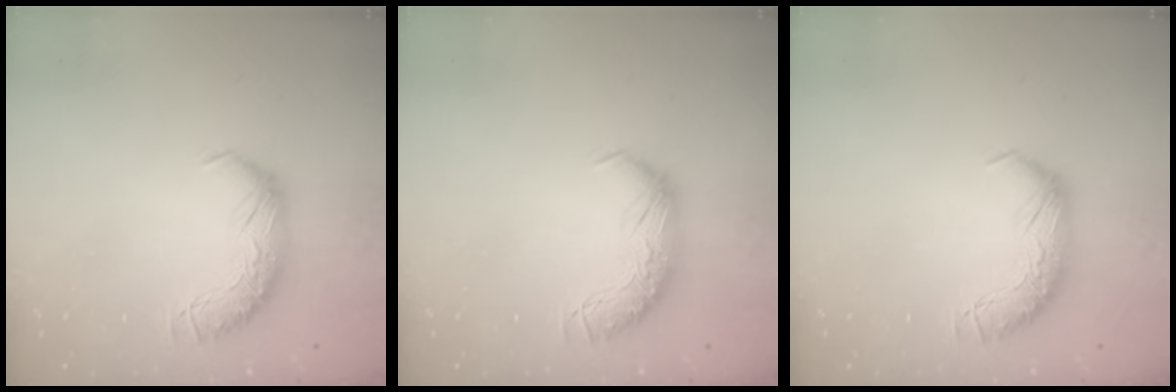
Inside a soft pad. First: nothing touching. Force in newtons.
{"total": 0.0}
{"total": 0.0}